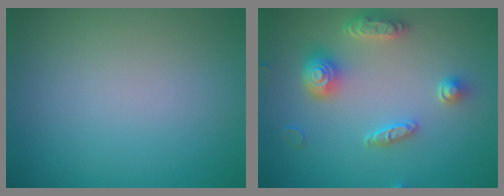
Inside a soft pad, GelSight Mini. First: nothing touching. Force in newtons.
{"total": 4.8, "press": 4.0, "slide": 2.8}